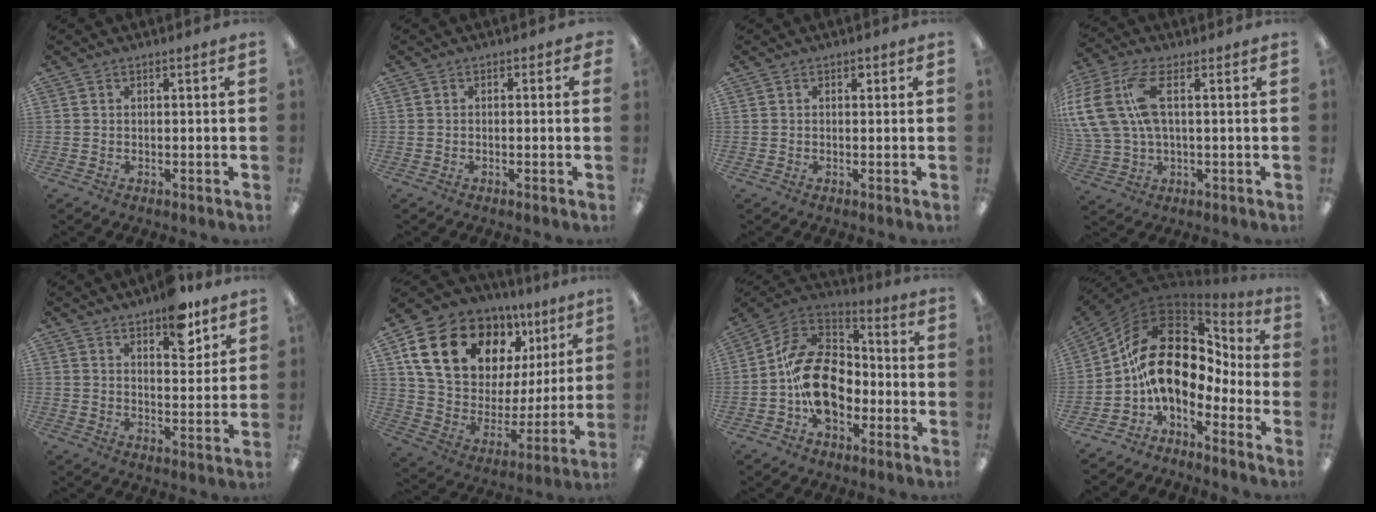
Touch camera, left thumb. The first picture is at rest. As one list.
[{"total": 0.8, "force": [-0.7, 0.4, 0.3], "torque": [-0.006, 0.002, -0.013]}, {"total": 0.9, "force": [0.2, 0.6, 0.6], "torque": [-0.013, 0.004, 0.002]}, {"total": 15.2, "force": [3.3, 7.9, 12.5], "torque": [-0.281, -0.003, 0.059]}, {"total": 9.7, "force": [6.7, 4.3, 5.6], "torque": [-0.054, -0.038, 0.108]}, {"total": 20.4, "force": [11.6, 12.8, 10.9], "torque": [-0.193, -0.057, 0.219]}, {"total": 17.6, "force": [-3.7, 11.7, 12.7], "torque": [-0.264, 0.044, -0.067]}, {"total": 16.3, "force": [2.1, 10.1, 12.6], "torque": [-0.254, -0.010, 0.037]}]